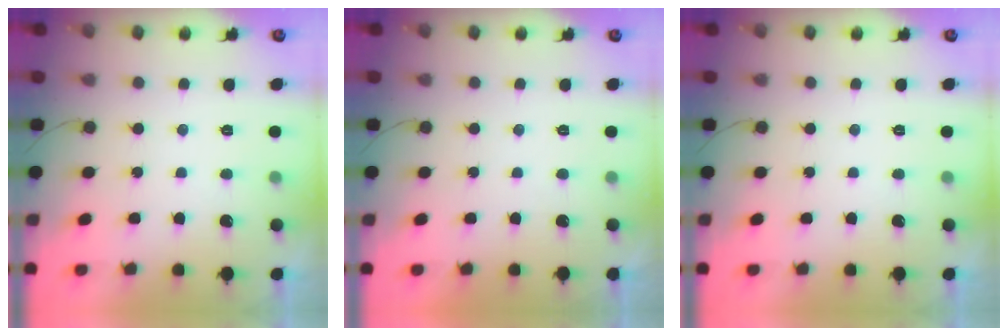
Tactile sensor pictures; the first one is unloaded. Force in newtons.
{"total": 1.8, "press": 1.8, "slide": 0.0}
{"total": 0.0}